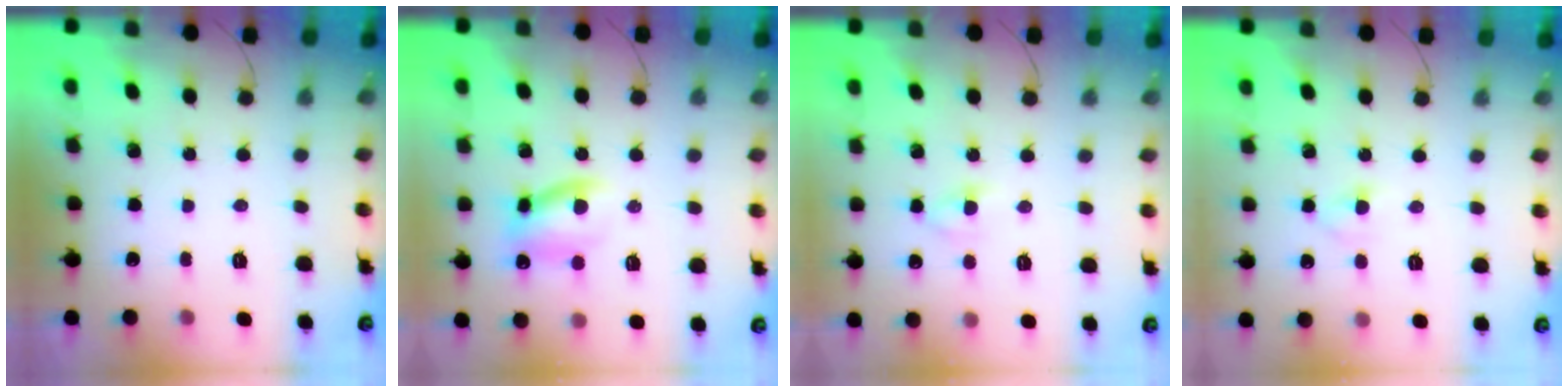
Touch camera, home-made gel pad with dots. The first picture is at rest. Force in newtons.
{"total": 10.0, "press": 9.9, "slide": 1.6}
{"total": 3.7, "press": 3.5, "slide": 1.3}
{"total": 3.2, "press": 3.1, "slide": 0.7}